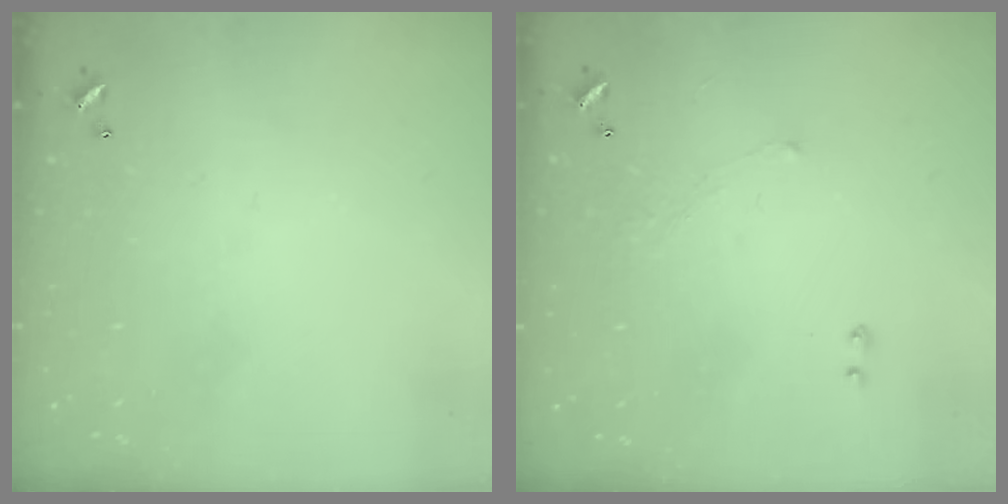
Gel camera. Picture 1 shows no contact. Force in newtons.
{"total": 2.5, "press": 2.4, "slide": 0.7}